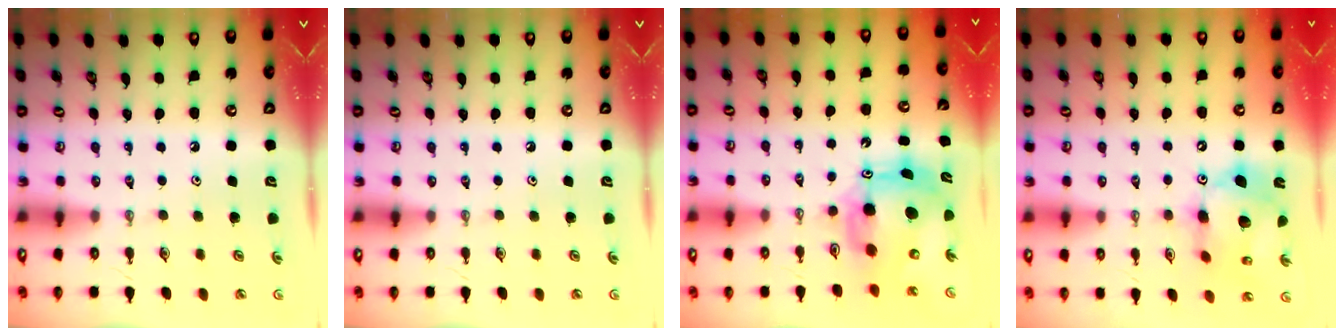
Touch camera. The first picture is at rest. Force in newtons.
{"total": 0.0}
{"total": 11.3, "press": 11.2, "slide": 1.1}
{"total": 14.2, "press": 14.1, "slide": 1.3}